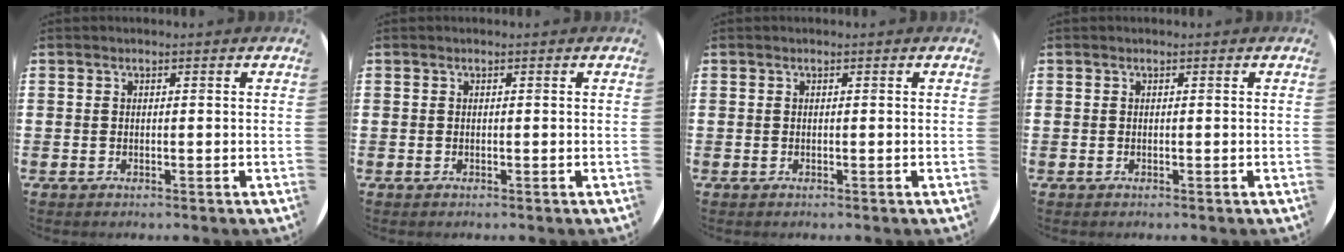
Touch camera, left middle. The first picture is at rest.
{"total": 0.0}
{"total": 0.0}
{"total": 0.0}